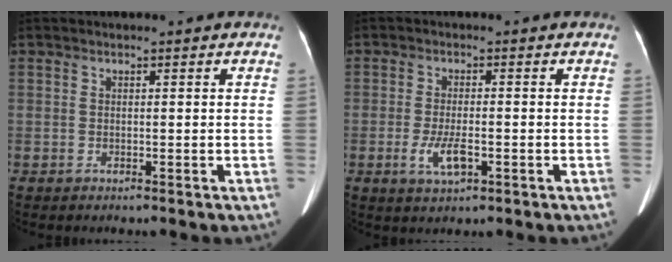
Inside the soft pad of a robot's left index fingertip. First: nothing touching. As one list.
[{"total": 4.3, "force": [-1.4, 1.4, 3.8], "torque": [-0.084, -0.005, -0.019]}]